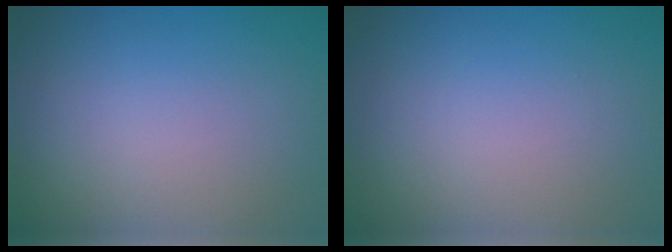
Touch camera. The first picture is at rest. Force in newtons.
{"total": 0.0}